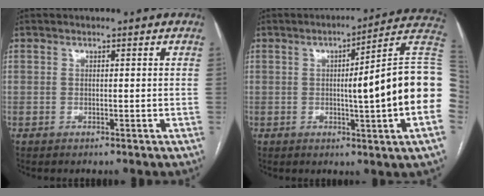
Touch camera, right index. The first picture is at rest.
{"total": 17.7, "force": [-0.6, -0.8, 17.6], "torque": [-0.173, 0.022, -0.016]}